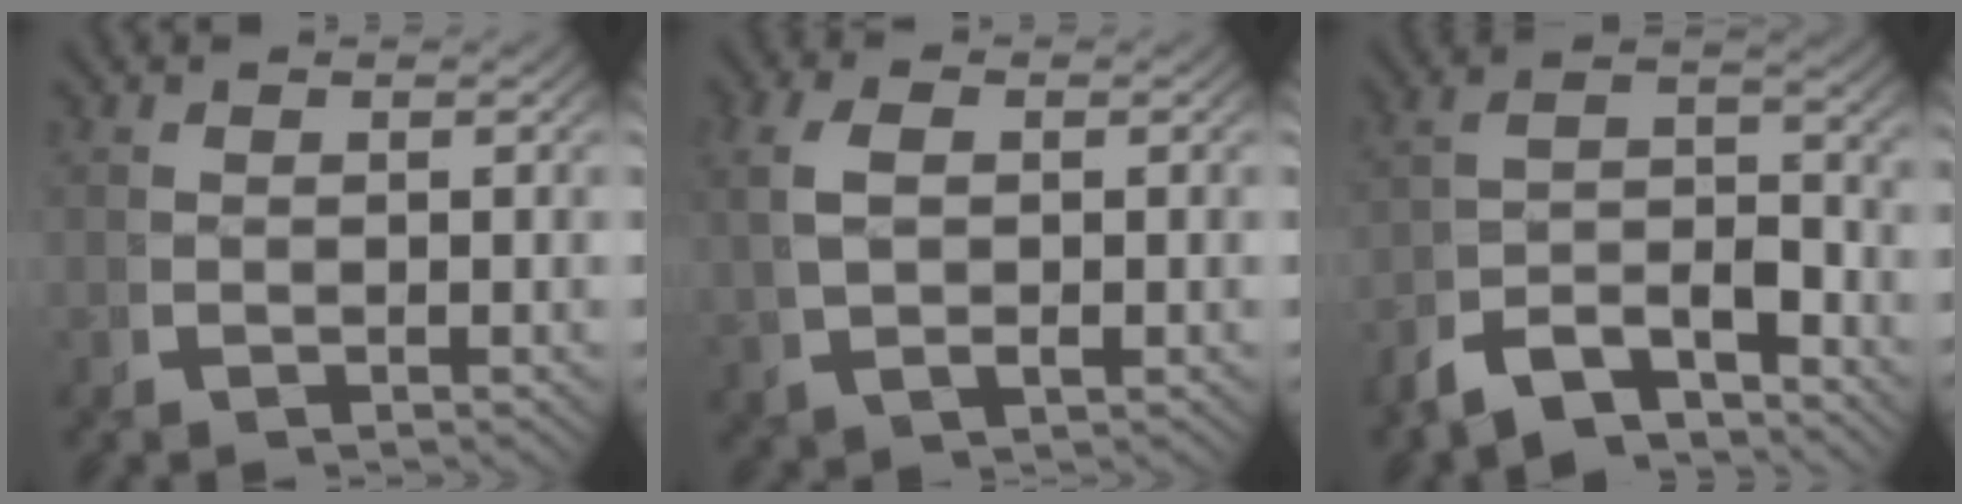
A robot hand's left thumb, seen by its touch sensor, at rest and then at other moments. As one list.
[{"total": 3.6, "force": [0.7, 2.0, 2.9], "torque": [-0.071, 0.001, 0.019]}, {"total": 8.3, "force": [-3.1, 5.1, 5.7], "torque": [-0.103, -0.020, -0.055]}]